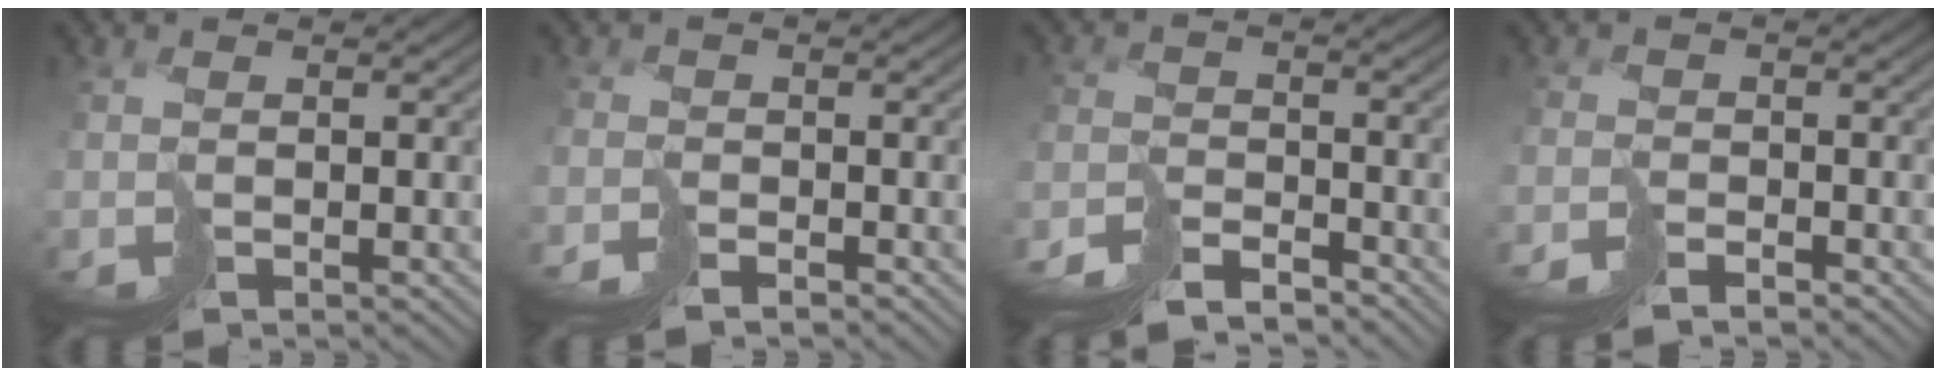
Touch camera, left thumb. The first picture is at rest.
{"total": 1.8, "force": [-1.7, -0.2, -0.4], "torque": [0.026, 0.001, -0.033]}
{"total": 6.2, "force": [-5.8, 1.1, 1.7], "torque": [-0.025, -0.002, -0.113]}
{"total": 2.3, "force": [-2.3, -0.1, -0.1], "torque": [0.020, 0.001, -0.044]}